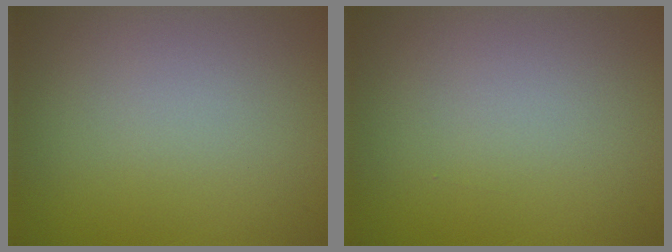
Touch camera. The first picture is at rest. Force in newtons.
{"total": 0.0}